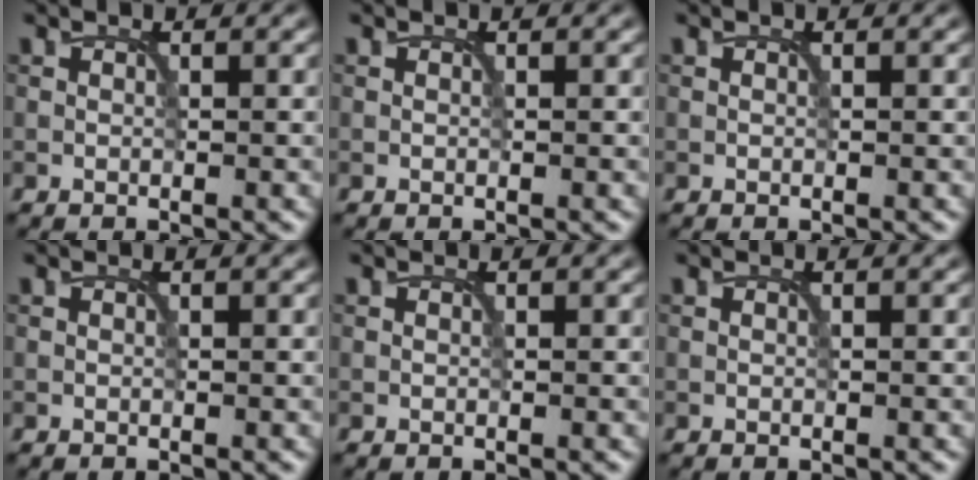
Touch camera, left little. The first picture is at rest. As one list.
[{"total": 0.0}, {"total": 0.0}, {"total": 0.0}, {"total": 0.0}, {"total": 0.0}]